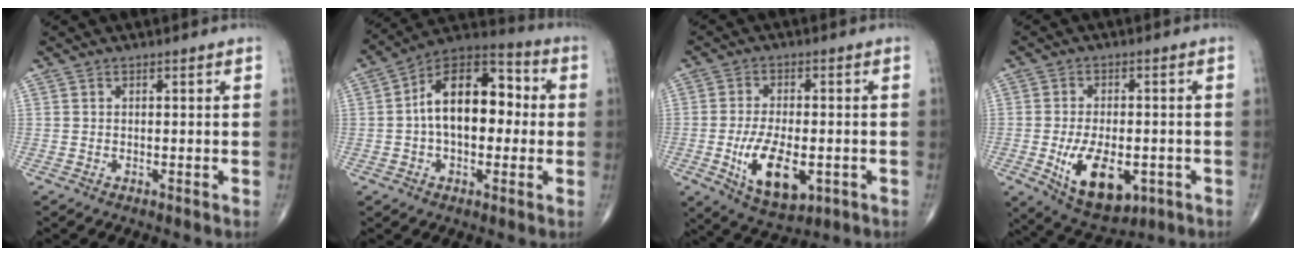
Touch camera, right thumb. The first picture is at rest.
{"total": 16.6, "force": [0.7, 9.8, 13.3], "torque": [-0.184, 0.043, -0.001]}
{"total": 11.9, "force": [-3.2, 5.8, 9.9], "torque": [-0.167, -0.005, -0.042]}
{"total": 12.9, "force": [-3.8, 6.9, 10.2], "torque": [-0.152, -0.001, -0.044]}